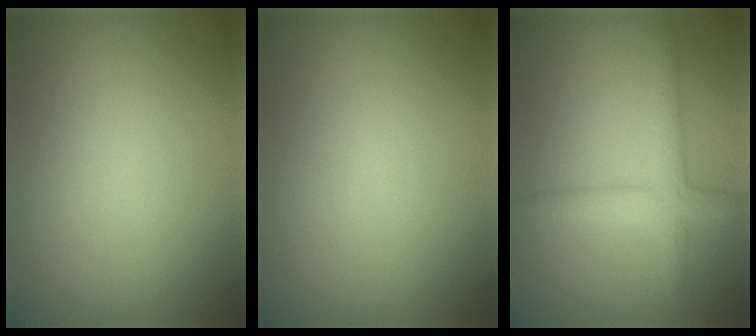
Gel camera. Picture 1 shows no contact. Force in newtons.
{"total": 0.0}
{"total": 3.0, "press": 3.0, "slide": 0.1}